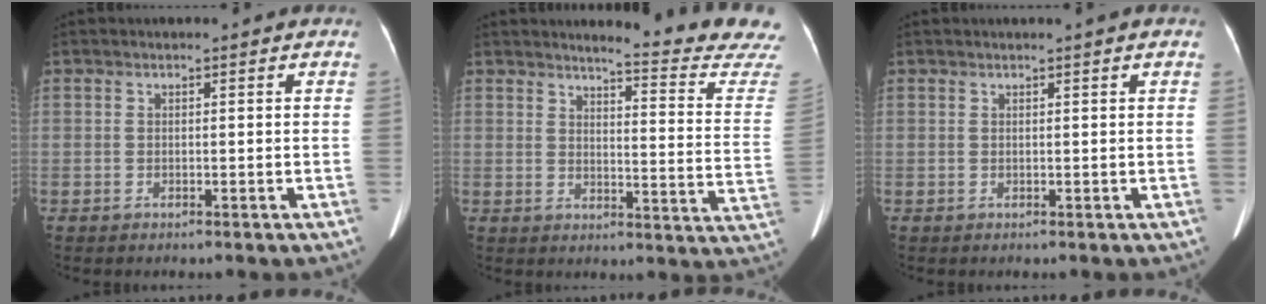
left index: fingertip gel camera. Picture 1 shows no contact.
{"total": 15.7, "force": [15.1, -1.5, 3.8], "torque": [-0.046, -0.129, 0.161]}
{"total": 0.6, "force": [0.3, -0.2, 0.4], "torque": [-0.013, -0.003, 0.009]}